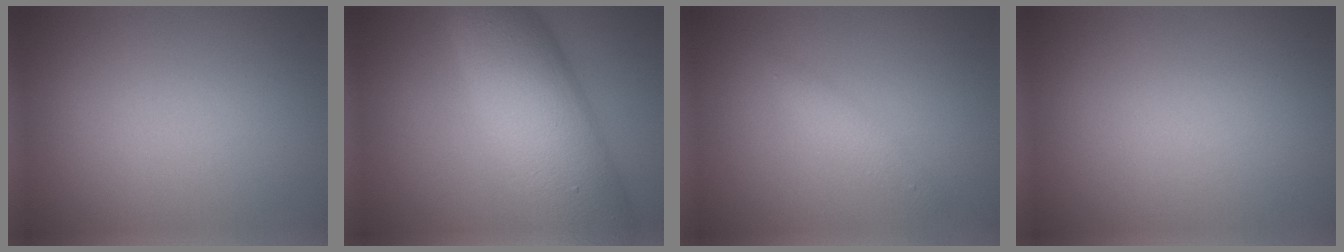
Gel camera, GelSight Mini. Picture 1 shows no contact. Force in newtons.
{"total": 10.2, "press": 10.2, "slide": 0.1}
{"total": 1.6, "press": 1.6, "slide": 0.0}
{"total": 0.0}